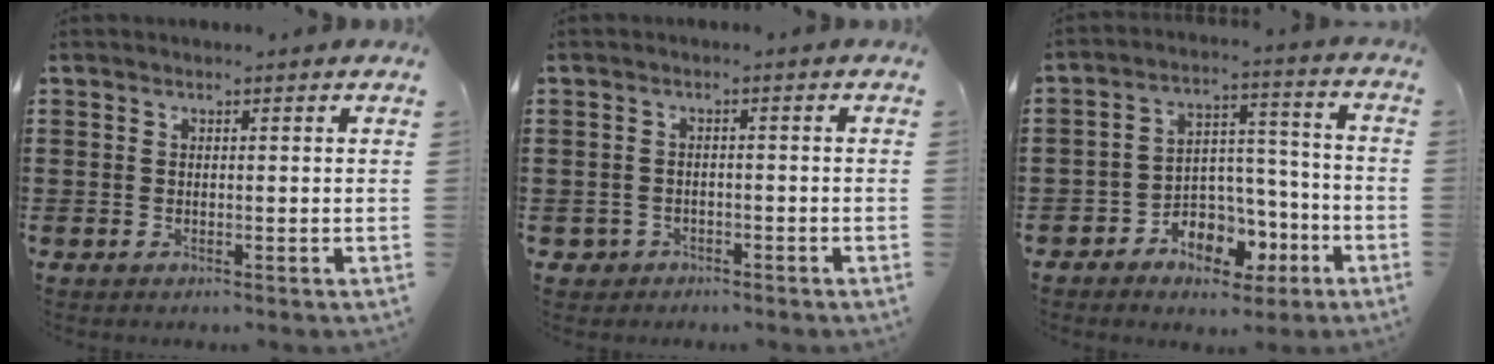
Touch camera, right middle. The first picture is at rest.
{"total": 1.9, "force": [-1.5, 1.1, 0.0], "torque": [-0.007, 0.000, -0.035]}
{"total": 6.7, "force": [-3.8, 4.6, 2.9], "torque": [-0.052, 0.022, -0.067]}